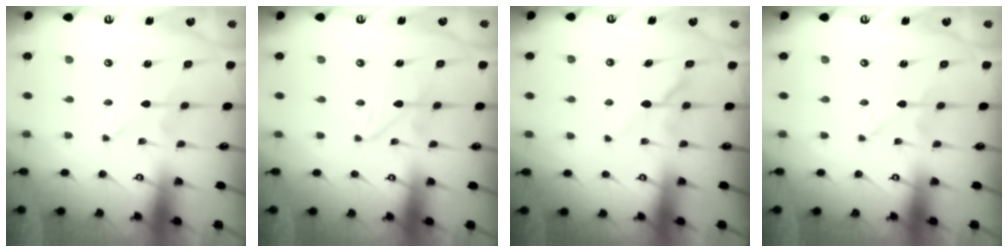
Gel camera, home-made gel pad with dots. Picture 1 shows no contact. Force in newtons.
{"total": 2.2, "press": 2.2, "slide": 0.1}
{"total": 6.3, "press": 6.3, "slide": 0.4}
{"total": 0.0}